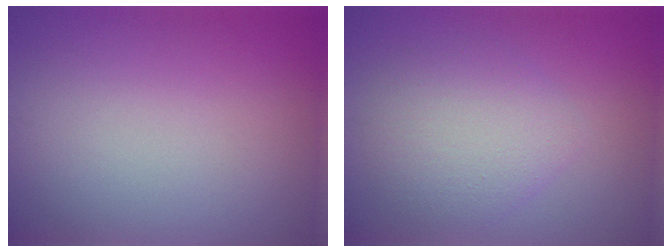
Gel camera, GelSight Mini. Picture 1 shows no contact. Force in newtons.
{"total": 4.1, "press": 4.1, "slide": 0.2}